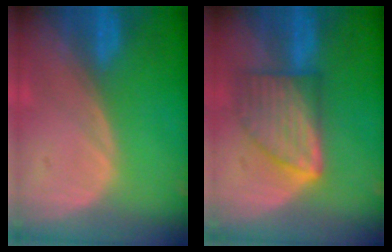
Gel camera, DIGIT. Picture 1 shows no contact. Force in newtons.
{"total": 7.6, "press": 7.6, "slide": 0.3}